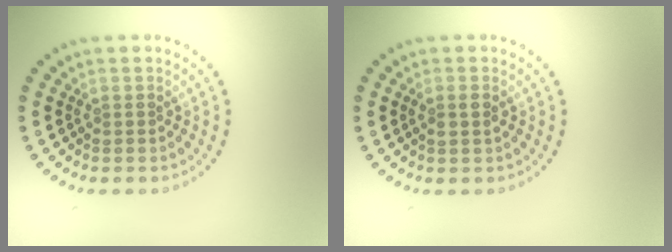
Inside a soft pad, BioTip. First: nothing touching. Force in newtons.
{"total": 1.1, "press": 1.0, "slide": 0.3}